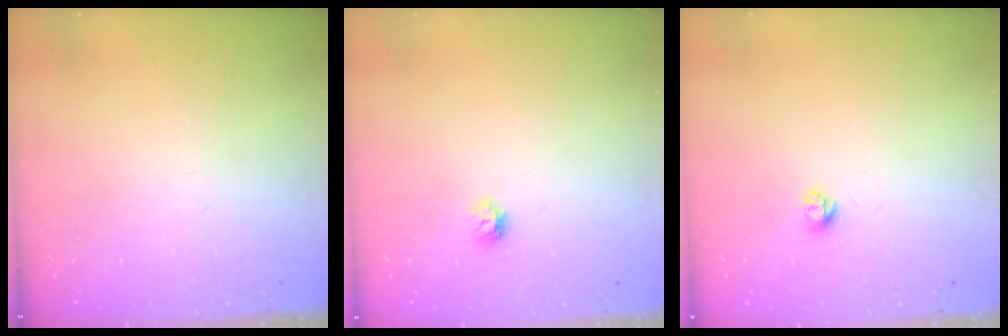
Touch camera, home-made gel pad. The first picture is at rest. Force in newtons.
{"total": 5.9, "press": 5.8, "slide": 0.9}
{"total": 3.2, "press": 3.2, "slide": 0.4}